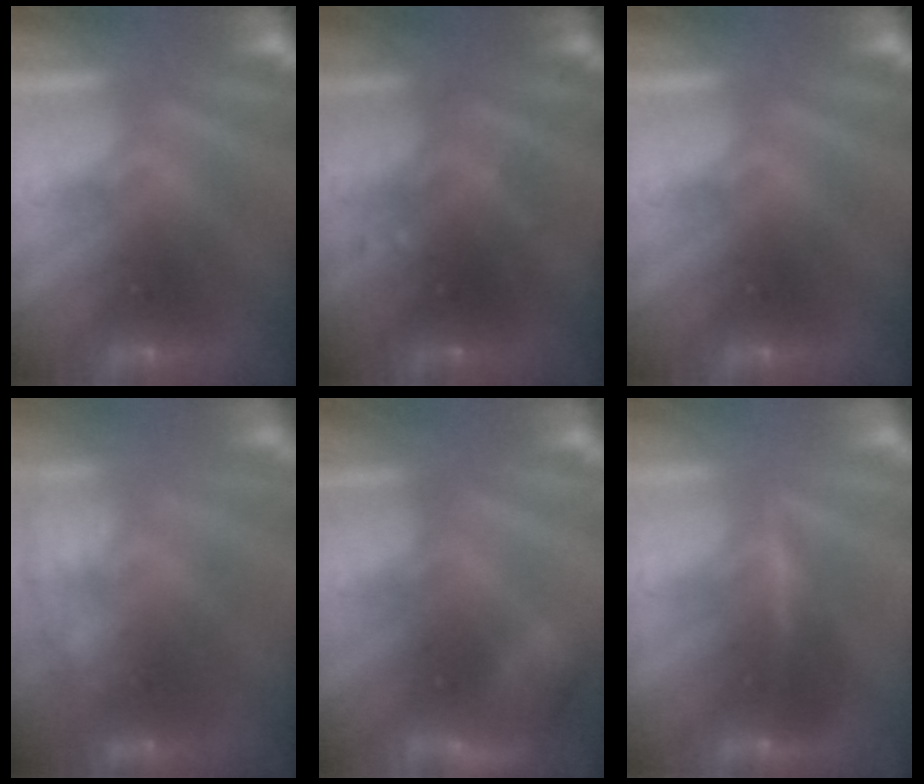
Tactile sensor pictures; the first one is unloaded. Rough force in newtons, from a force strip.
{"total": 2.9}
{"total": 0.0}
{"total": 6.3}
{"total": 3.8}
{"total": 3.6}